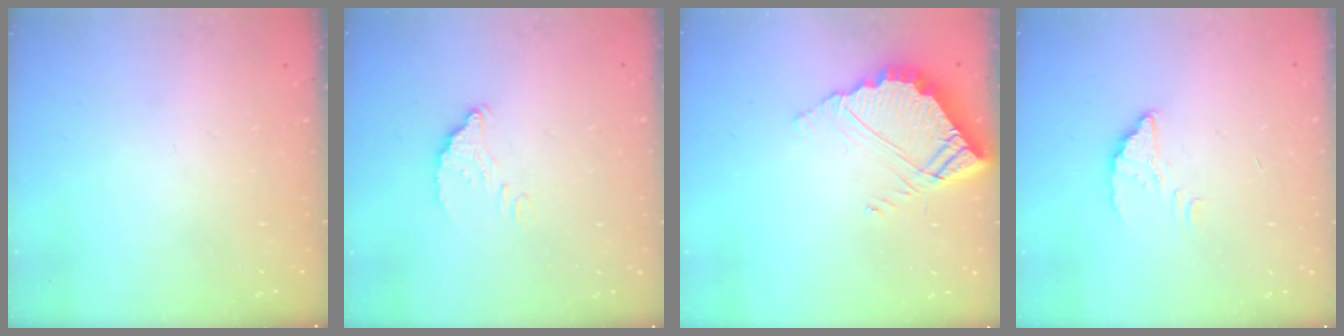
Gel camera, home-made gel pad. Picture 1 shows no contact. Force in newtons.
{"total": 4.8, "press": 4.8, "slide": 0.2}
{"total": 8.0, "press": 7.9, "slide": 0.5}
{"total": 2.6, "press": 2.5, "slide": 0.3}